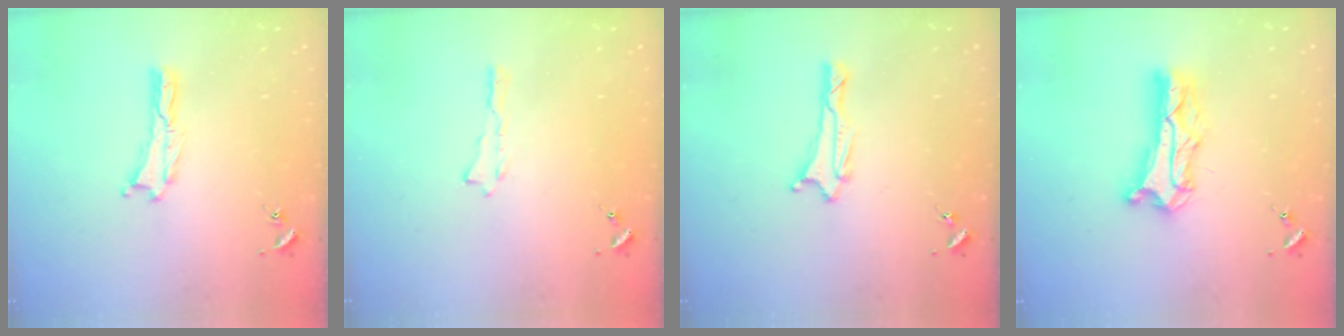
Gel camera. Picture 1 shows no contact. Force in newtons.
{"total": 0.0}
{"total": 1.3, "press": 1.3, "slide": 0.1}
{"total": 9.6, "press": 9.6, "slide": 0.9}